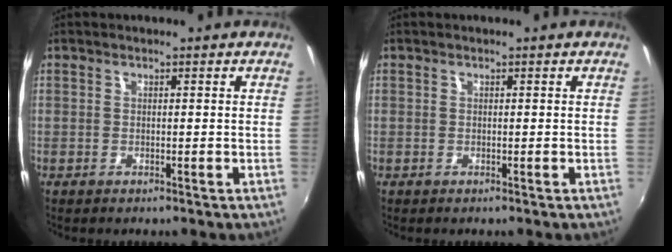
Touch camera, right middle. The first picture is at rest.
{"total": 0.0}